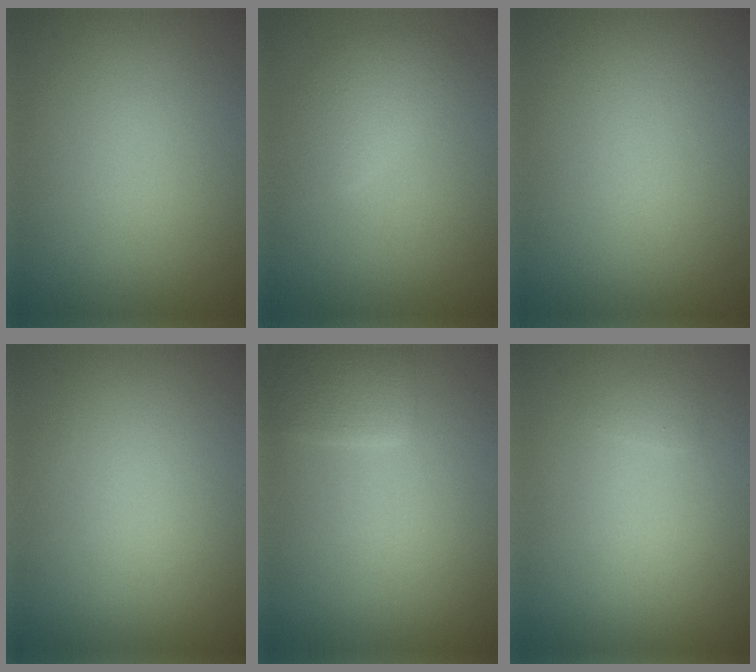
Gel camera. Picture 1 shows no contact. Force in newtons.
{"total": 2.2, "press": 2.1, "slide": 0.1}
{"total": 0.0}
{"total": 0.0}
{"total": 2.3, "press": 2.3, "slide": 0.2}
{"total": 0.5, "press": 0.5, "slide": 0.0}